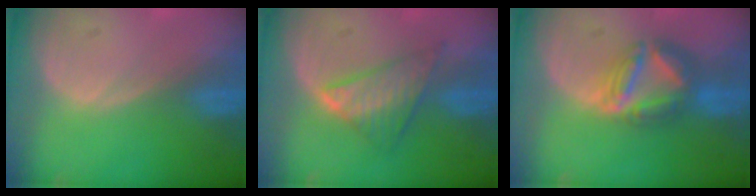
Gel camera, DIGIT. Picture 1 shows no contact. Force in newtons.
{"total": 5.8, "press": 5.7, "slide": 1.1}
{"total": 7.5, "press": 6.7, "slide": 3.5}